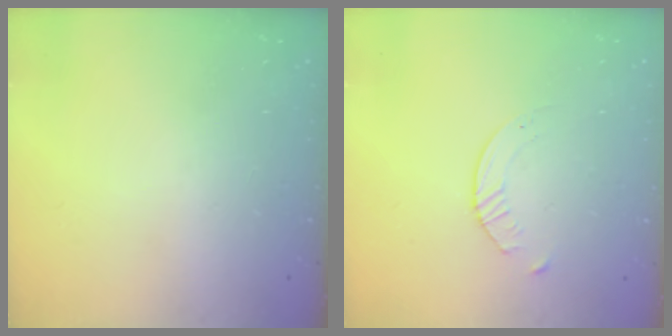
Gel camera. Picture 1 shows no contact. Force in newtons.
{"total": 2.8, "press": 2.7, "slide": 0.3}